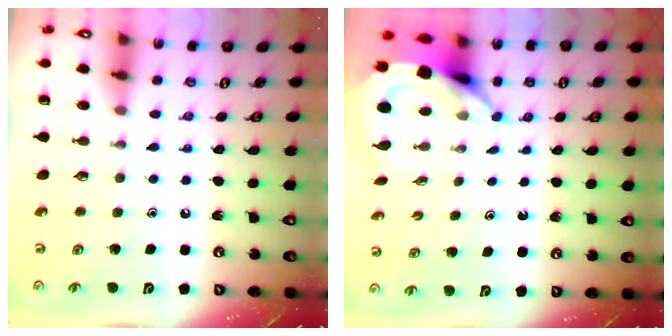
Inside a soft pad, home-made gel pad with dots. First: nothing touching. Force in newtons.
{"total": 4.8, "press": 4.8, "slide": 0.5}